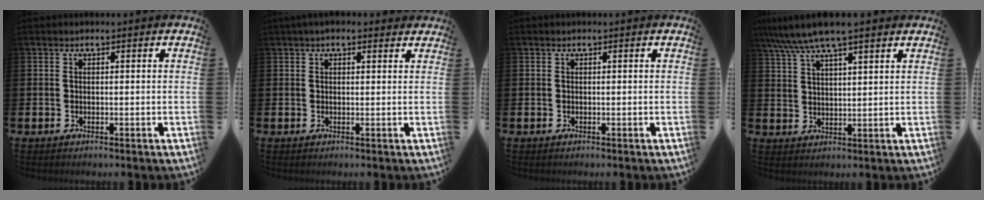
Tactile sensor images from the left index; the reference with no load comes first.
{"total": 1.7, "force": [1.4, 0.5, 0.7], "torque": [-0.011, 0.003, 0.024]}
{"total": 0.0}
{"total": 7.5, "force": [6.2, 1.2, 4.0], "torque": [-0.087, -0.015, 0.111]}